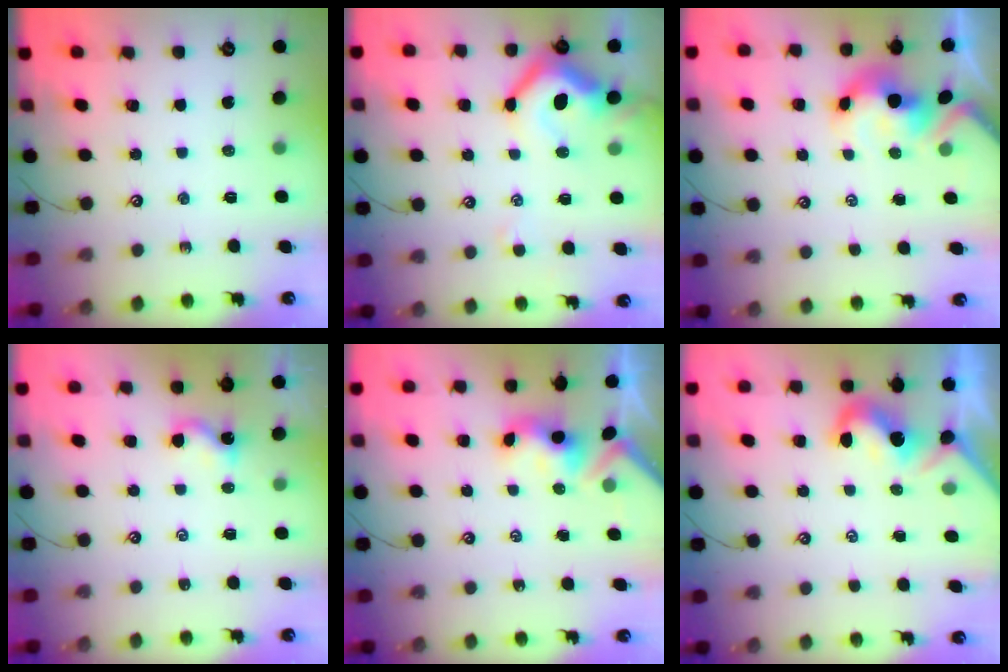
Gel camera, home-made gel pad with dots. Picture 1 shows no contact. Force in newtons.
{"total": 9.7, "press": 9.5, "slide": 1.9}
{"total": 6.7, "press": 6.6, "slide": 1.1}
{"total": 0.0}
{"total": 3.3, "press": 3.3, "slide": 0.5}
{"total": 2.0, "press": 2.0, "slide": 0.6}